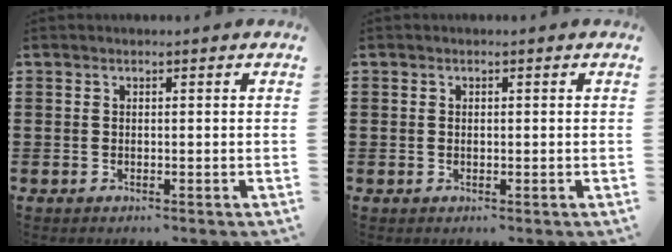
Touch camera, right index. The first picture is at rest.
{"total": 0.6, "force": [0.0, 0.3, 0.5], "torque": [-0.012, -0.002, 0.001]}